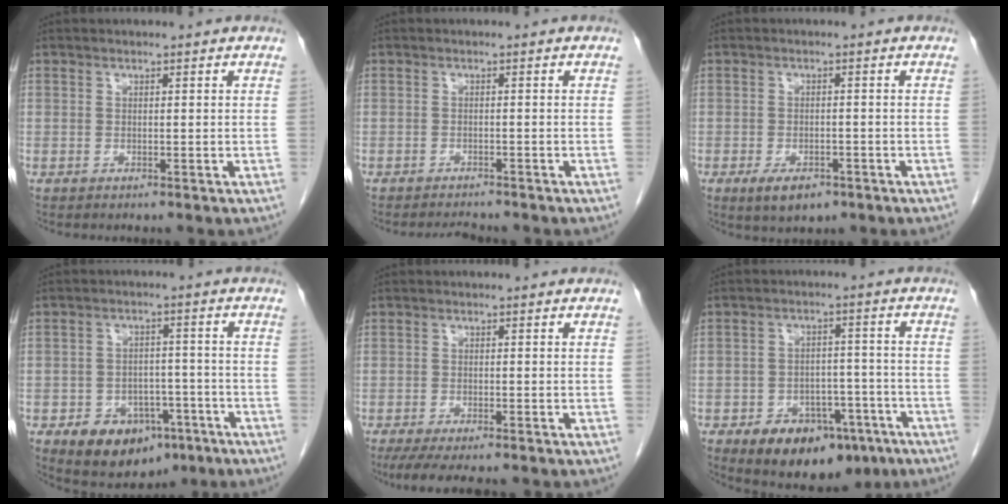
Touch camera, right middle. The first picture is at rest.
{"total": 2.4, "force": [-2.3, 0.2, 0.4], "torque": [-0.011, -0.010, -0.036]}
{"total": 4.5, "force": [-2.5, 2.2, 2.9], "torque": [-0.051, -0.002, -0.031]}
{"total": 9.7, "force": [-5.2, 6.5, 4.9], "torque": [-0.076, 0.011, -0.068]}
{"total": 7.2, "force": [-5.9, 1.1, 4.1], "torque": [-0.061, -0.016, -0.090]}
{"total": 12.4, "force": [-7.4, 7.4, 6.7], "torque": [-0.081, 0.017, -0.101]}